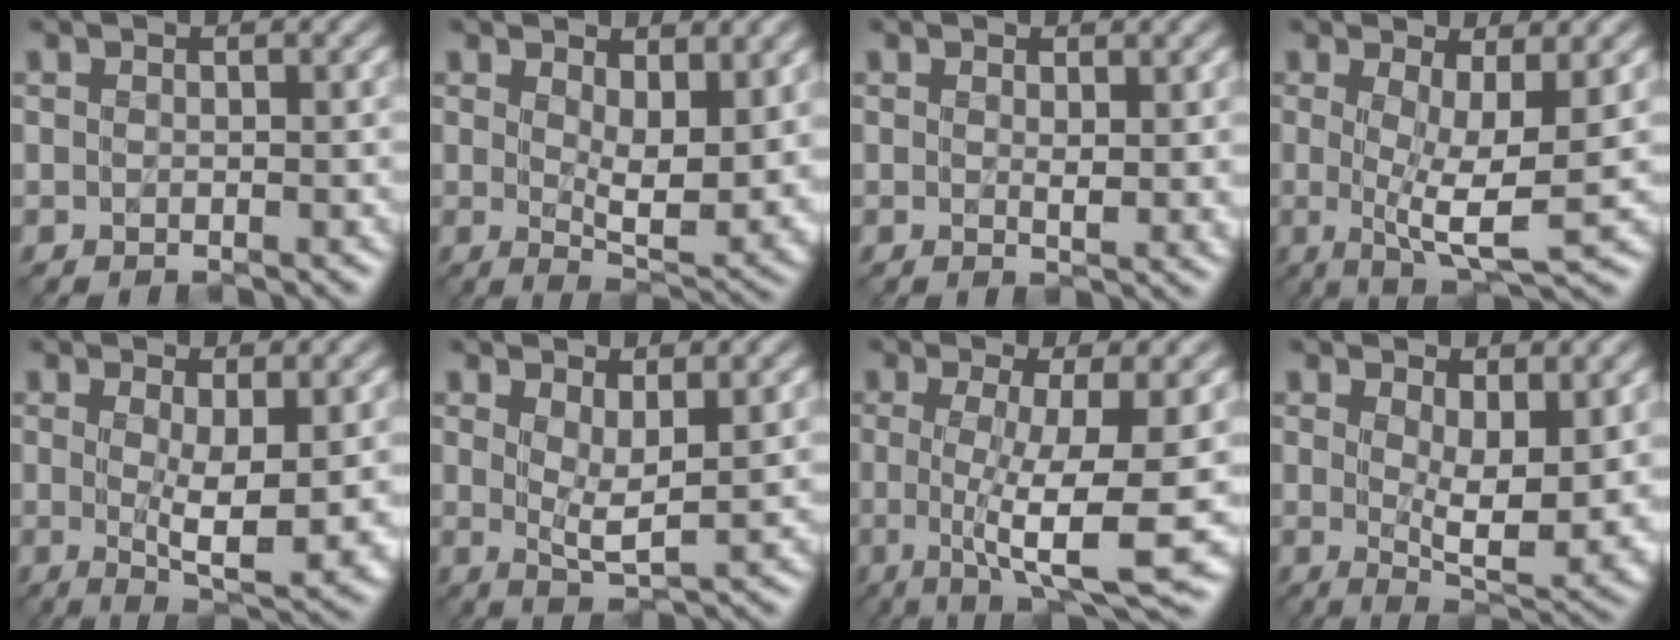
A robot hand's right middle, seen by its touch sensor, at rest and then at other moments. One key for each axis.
{"total": 5.2, "fx": 1.5, "fy": 2.4, "fz": 4.4, "tx": -0.085, "ty": -0.019, "tz": 0.029}
{"total": 1.7, "fx": 0.7, "fy": 0.6, "fz": 1.4, "tx": -0.025, "ty": -0.006, "tz": 0.014}
{"total": 4.8, "fx": 0.0, "fy": 0.8, "fz": 4.7, "tx": -0.088, "ty": -0.012, "tz": 0.001}
{"total": 5.2, "fx": 0.1, "fy": 1.5, "fz": 5.0, "tx": -0.093, "ty": -0.014, "tz": 0.006}
{"total": 2.3, "fx": 0.8, "fy": 0.4, "fz": 2.1, "tx": -0.043, "ty": -0.009, "tz": 0.016}
{"total": 6.8, "fx": -1.1, "fy": 0.6, "fz": 6.7, "tx": -0.112, "ty": -0.012, "tz": -0.019}
{"total": 5.7, "fx": 1.3, "fy": 2.5, "fz": 5.0, "tx": -0.098, "ty": -0.017, "tz": 0.028}